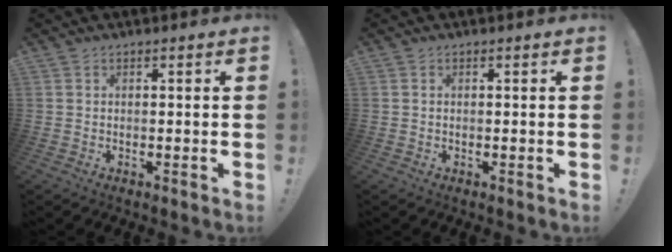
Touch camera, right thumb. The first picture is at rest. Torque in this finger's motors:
{"motor_torque": [0.06, -0.03, 0.07, 0.06, 0.01]}